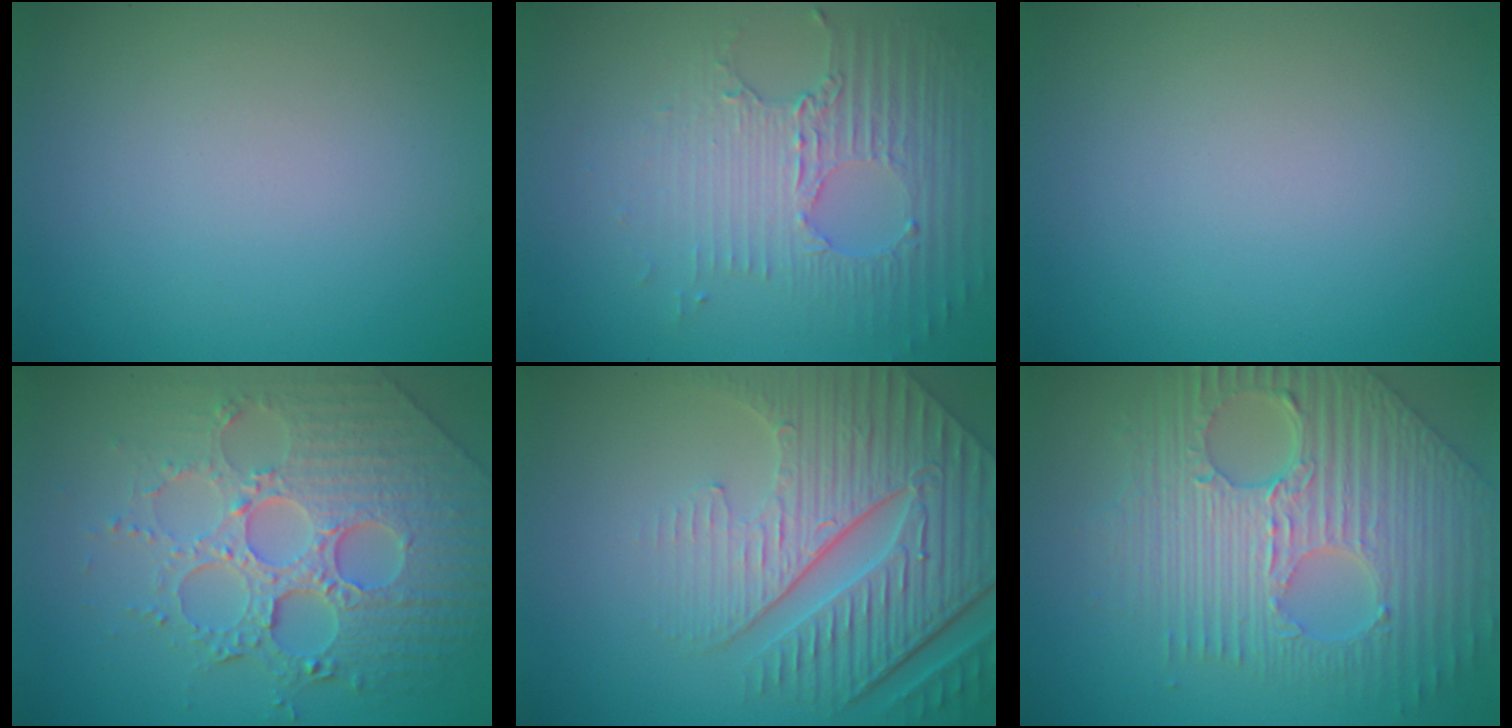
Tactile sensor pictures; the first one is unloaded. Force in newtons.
{"total": 5.3, "press": 3.3, "slide": 4.1}
{"total": 0.0}
{"total": 8.1, "press": 6.0, "slide": 5.5}
{"total": 8.7, "press": 6.1, "slide": 6.2}
{"total": 9.8, "press": 6.7, "slide": 7.1}